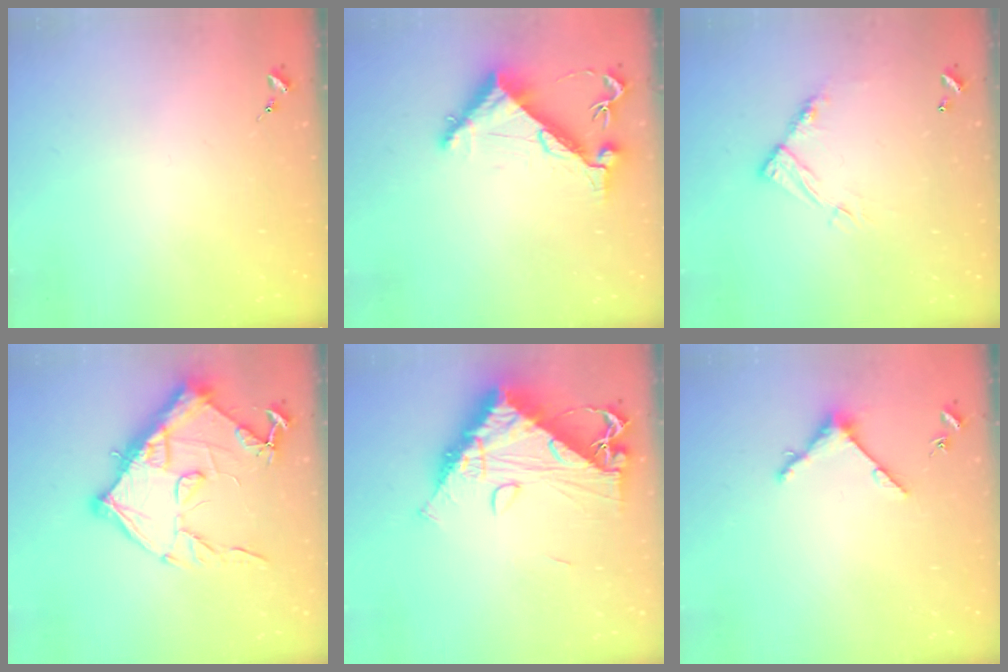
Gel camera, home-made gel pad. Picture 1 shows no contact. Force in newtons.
{"total": 6.7, "press": 6.6, "slide": 0.7}
{"total": 9.4, "press": 9.4, "slide": 0.5}
{"total": 15.4, "press": 15.4, "slide": 1.0}
{"total": 15.5, "press": 15.5, "slide": 1.5}
{"total": 4.8, "press": 4.8, "slide": 0.6}